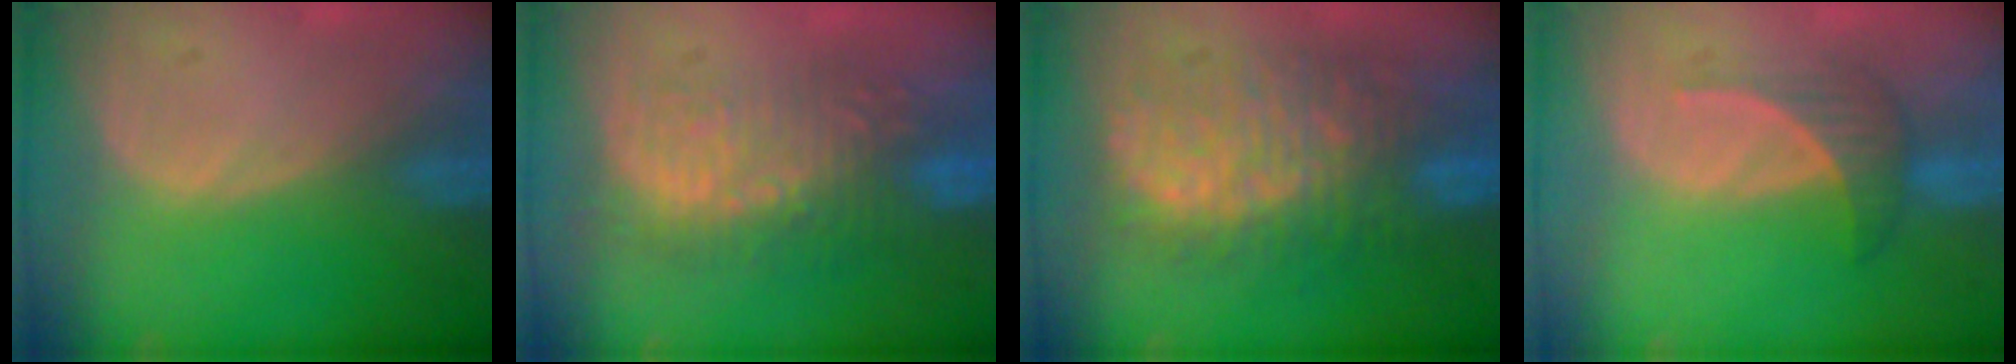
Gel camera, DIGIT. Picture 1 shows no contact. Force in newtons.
{"total": 8.9, "press": 8.5, "slide": 2.5}
{"total": 11.6, "press": 11.6, "slide": 1.3}
{"total": 3.6, "press": 3.5, "slide": 0.9}